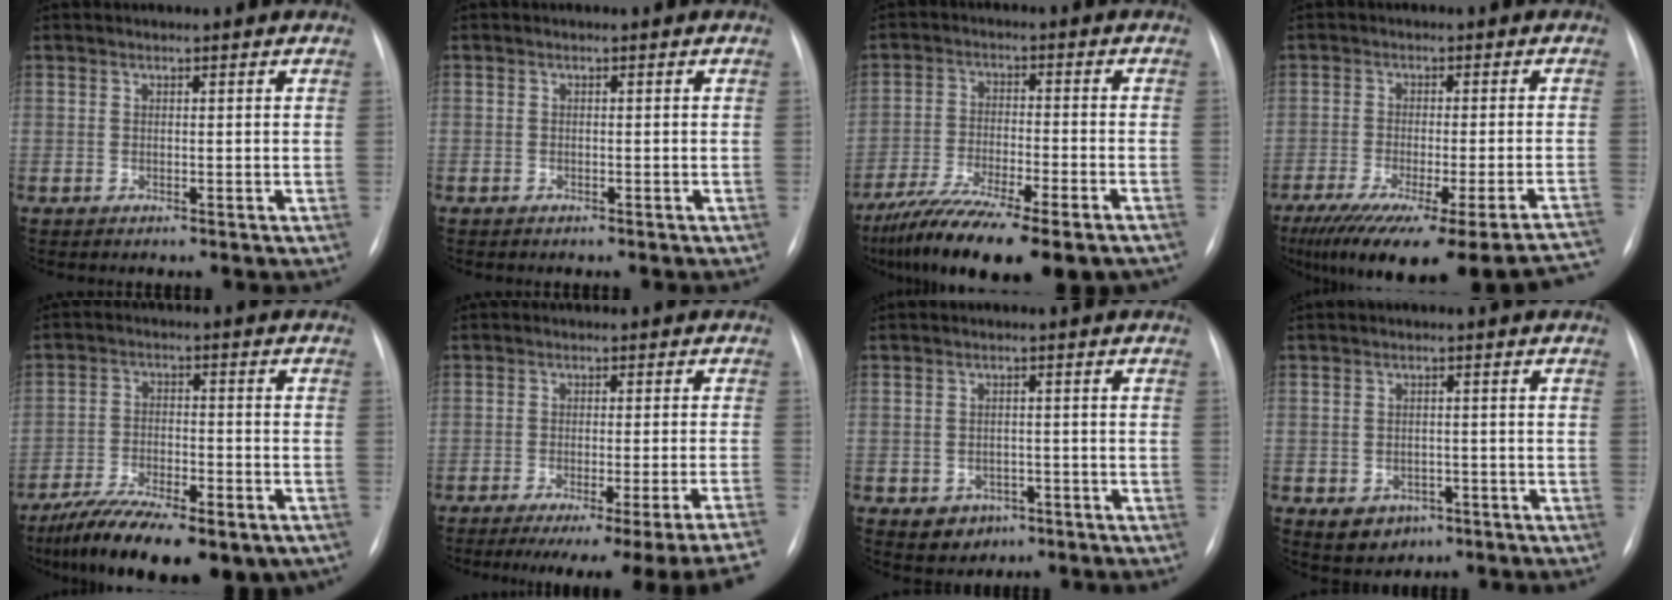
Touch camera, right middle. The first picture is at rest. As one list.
[{"total": 0.5, "force": [-0.4, 0.2, 0.2], "torque": [-0.007, 0.000, -0.006]}, {"total": 18.5, "force": [-14.1, 3.0, 11.6], "torque": [-0.172, -0.027, -0.223]}, {"total": 26.2, "force": [-21.5, 2.0, 14.7], "torque": [-0.158, -0.043, -0.281]}, {"total": 18.3, "force": [-12.8, 6.4, 11.4], "torque": [-0.174, -0.006, -0.199]}, {"total": 18.9, "force": [-16.1, -1.6, 9.8], "torque": [-0.057, -0.029, -0.206]}, {"total": 3.8, "force": [-1.8, 3.1, 1.1], "torque": [-0.010, 0.008, -0.013]}, {"total": 4.5, "force": [-2.0, 3.6, 1.7], "torque": [-0.026, 0.006, -0.016]}]